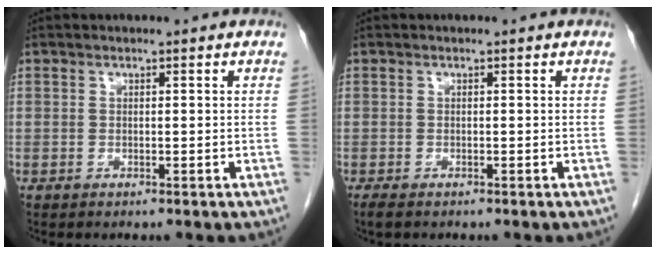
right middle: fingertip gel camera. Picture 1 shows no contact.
{"total": 1.5, "force": [-1.2, 0.5, 0.7], "torque": [-0.018, -0.004, -0.018]}